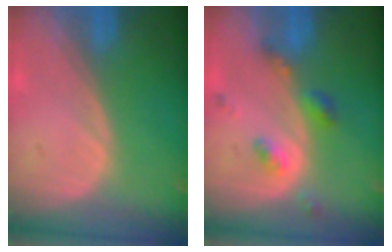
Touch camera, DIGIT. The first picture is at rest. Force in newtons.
{"total": 4.9, "press": 4.4, "slide": 2.2}